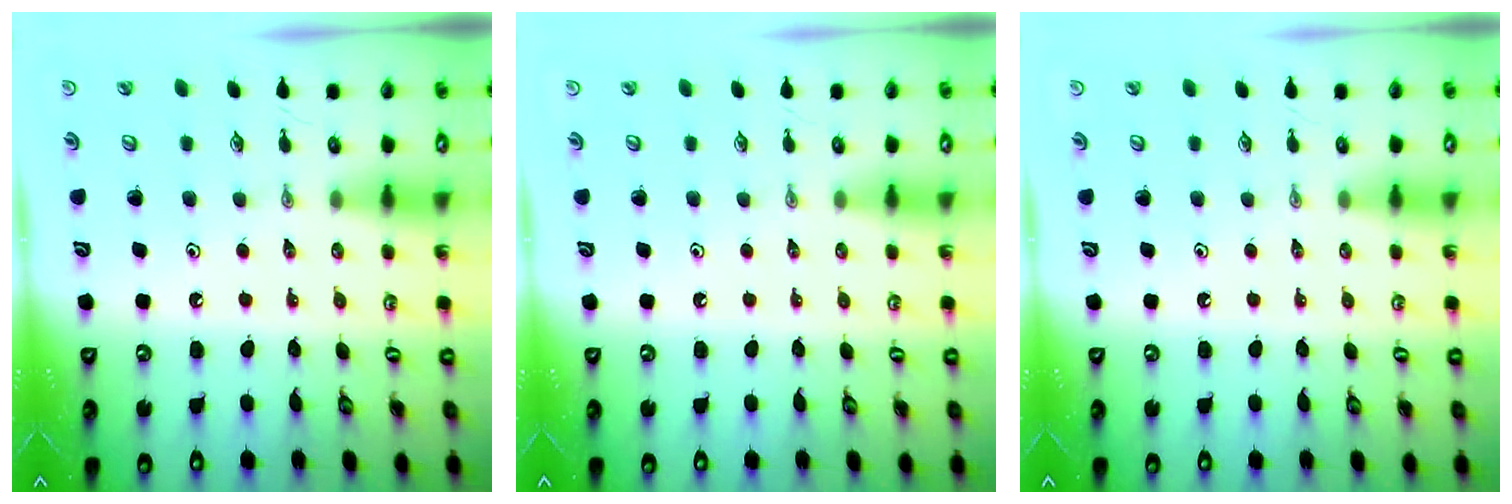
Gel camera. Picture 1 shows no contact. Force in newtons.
{"total": 0.0}
{"total": 0.0}